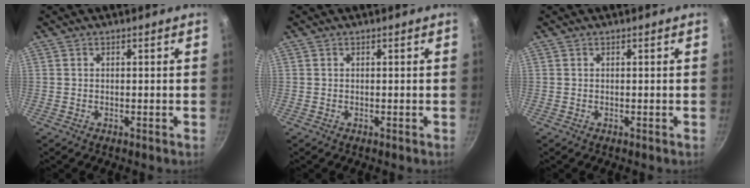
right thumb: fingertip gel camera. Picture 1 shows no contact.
{"total": 0.0}
{"total": 0.0}